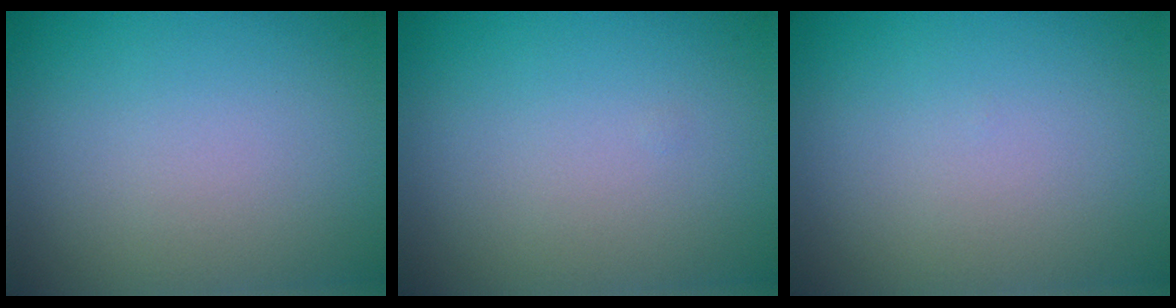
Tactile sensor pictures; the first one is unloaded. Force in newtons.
{"total": 0.0}
{"total": 0.0}